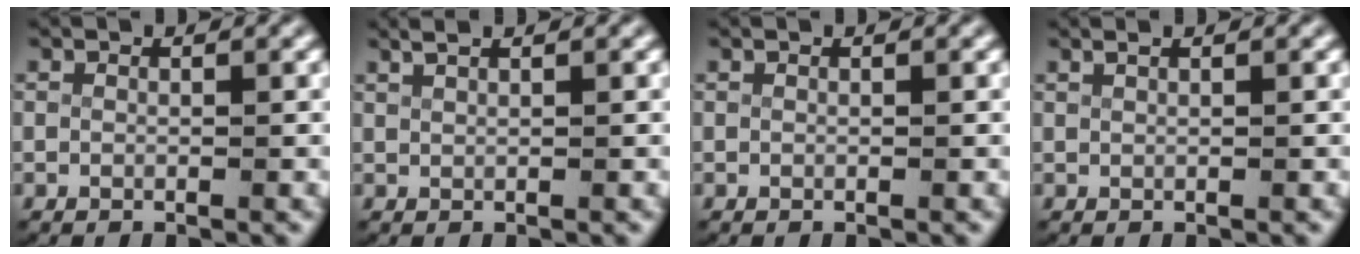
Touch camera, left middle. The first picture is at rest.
{"total": 1.4, "force": [1.2, 0.2, 0.7], "torque": [-0.012, 0.000, 0.025]}
{"total": 0.0}
{"total": 0.8, "force": [0.7, 0.0, 0.5], "torque": [-0.005, 0.001, 0.013]}